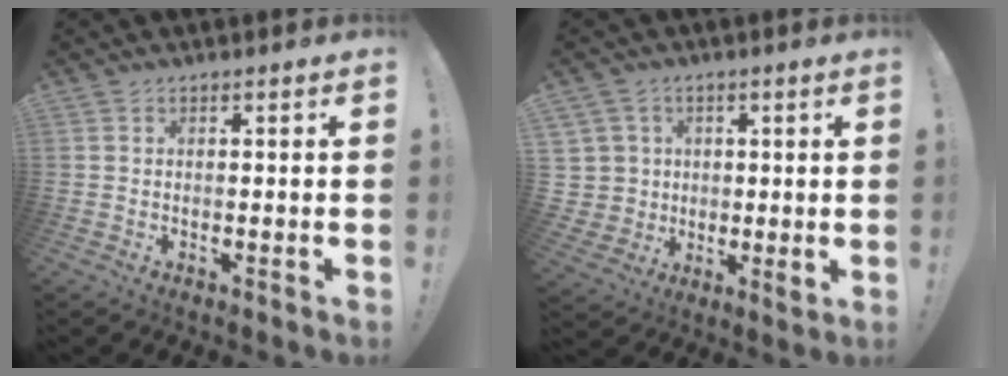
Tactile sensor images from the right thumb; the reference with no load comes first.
{"total": 7.7, "force": [2.1, 7.1, 1.7], "torque": [-0.041, -0.014, 0.050]}